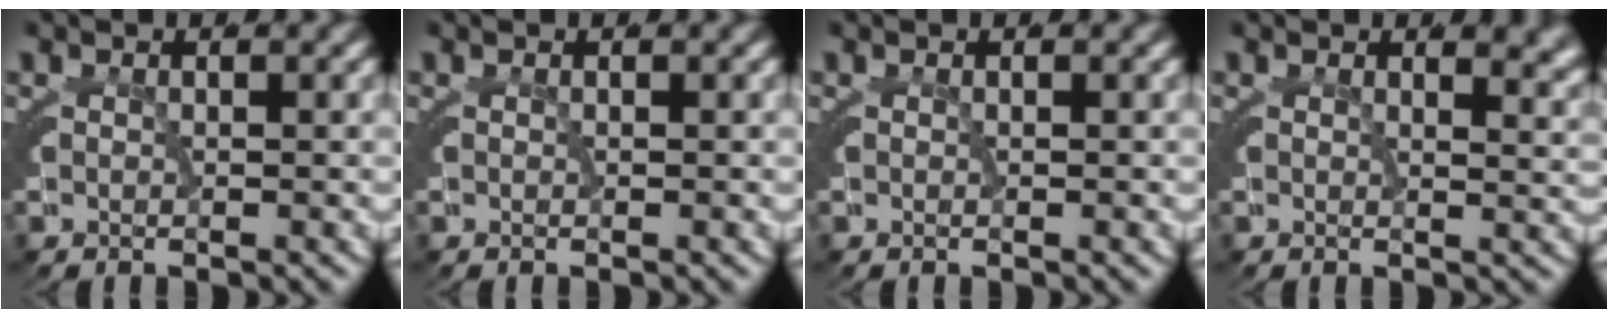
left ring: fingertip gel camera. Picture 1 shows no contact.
{"total": 0.0}
{"total": 0.0}
{"total": 2.6, "force": [1.9, 0.9, 1.6], "torque": [-0.014, -0.002, 0.024]}